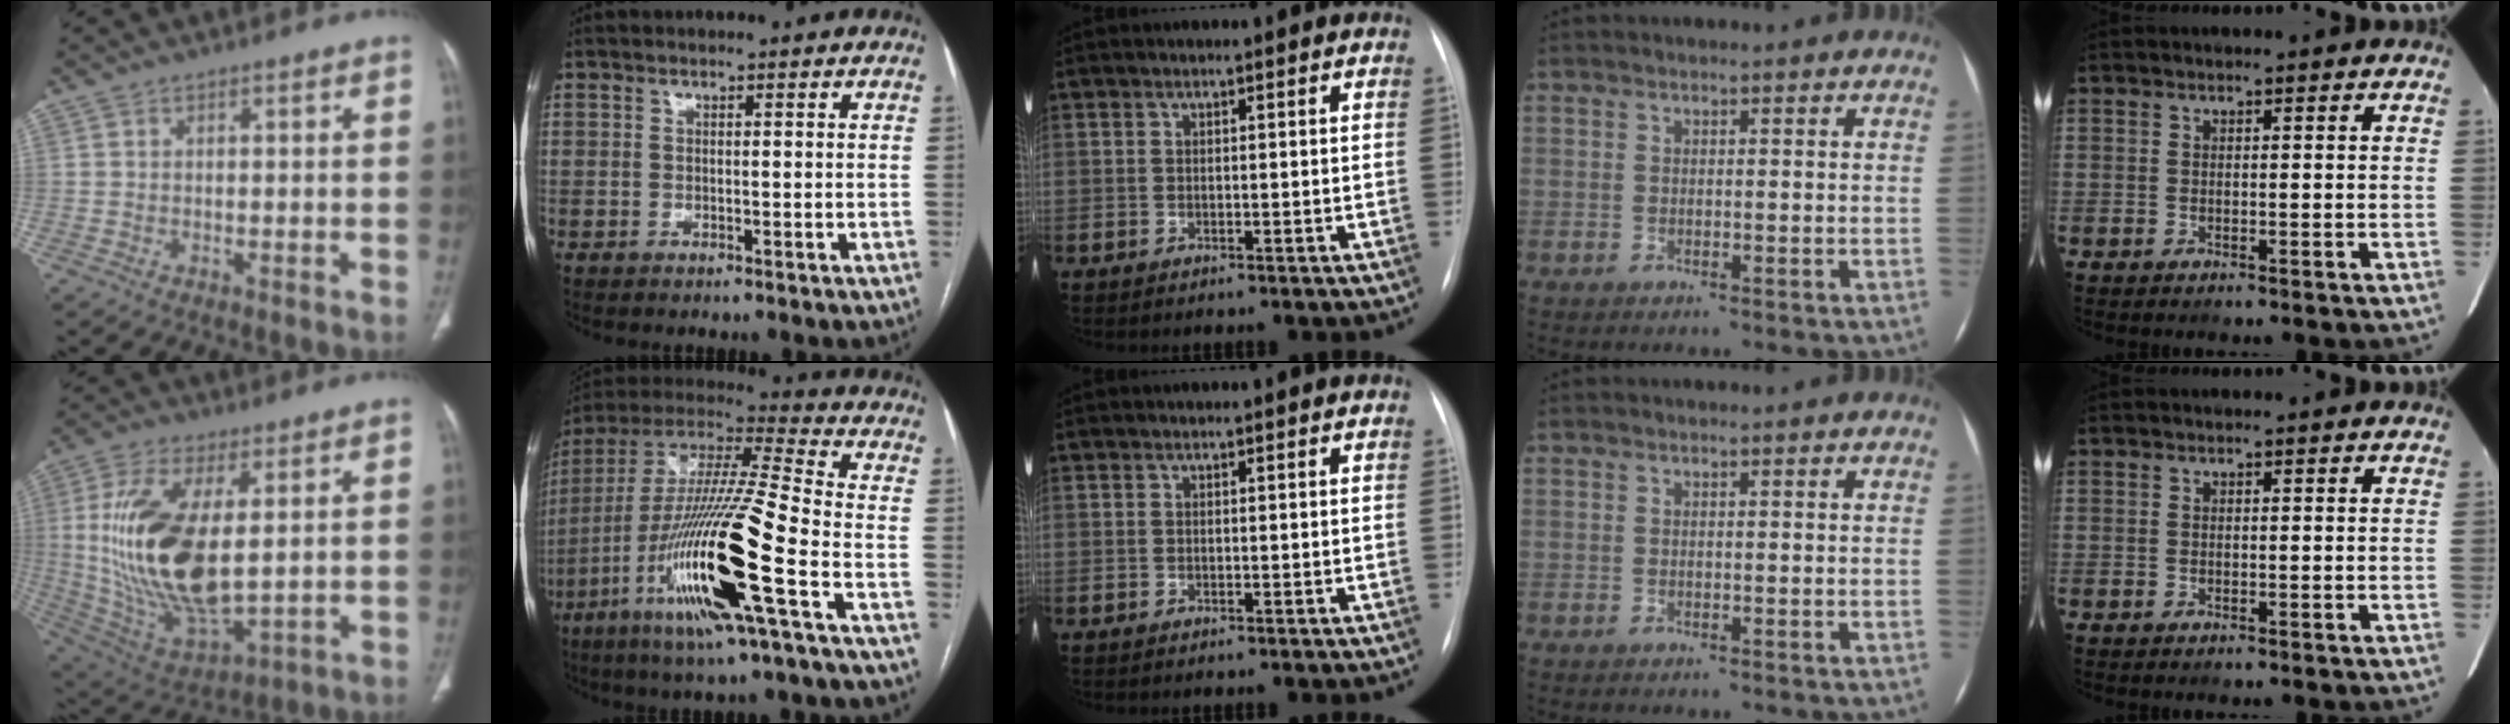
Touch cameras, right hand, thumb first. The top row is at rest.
{"thumb": {"total": 22.3, "force": [2.3, 10.3, 19.6], "torque": [-0.390, -0.022, 0.059]}, "index": {"total": 22.2, "force": [-8.3, 0.5, 20.6], "torque": [-0.423, -0.029, -0.160]}}